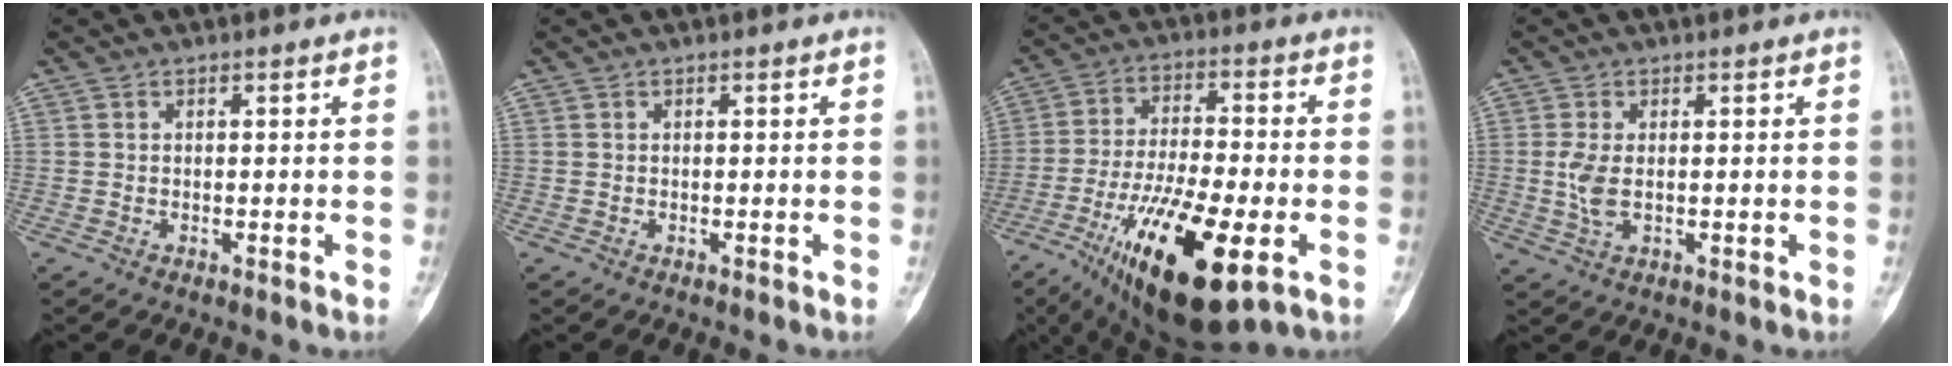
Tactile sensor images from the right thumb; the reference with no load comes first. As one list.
[{"total": 0.0}, {"total": 20.5, "force": [-8.2, 6.4, 17.7], "torque": [-0.328, -0.001, -0.133]}, {"total": 3.9, "force": [0.1, 1.9, 3.4], "torque": [-0.082, -0.004, 0.006]}]